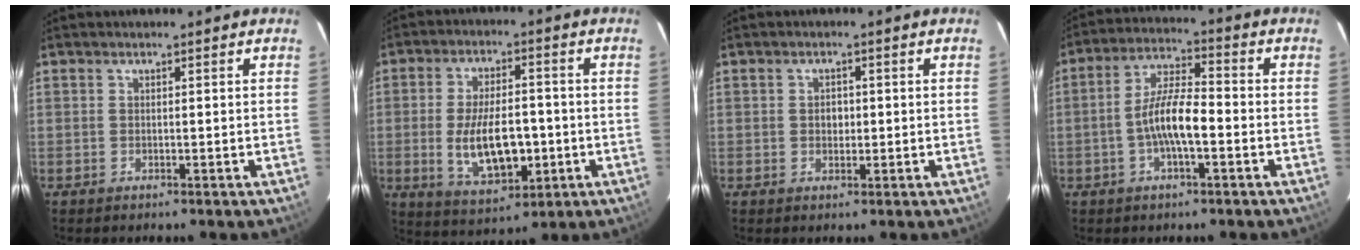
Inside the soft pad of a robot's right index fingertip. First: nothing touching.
{"total": 12.6, "force": [-2.3, 5.7, 11.0], "torque": [-0.207, -0.008, -0.026]}
{"total": 1.9, "force": [-0.1, 1.7, 0.8], "torque": [-0.013, 0.006, -0.003]}
{"total": 8.3, "force": [-2.4, 2.1, 7.6], "torque": [-0.154, 0.011, -0.046]}